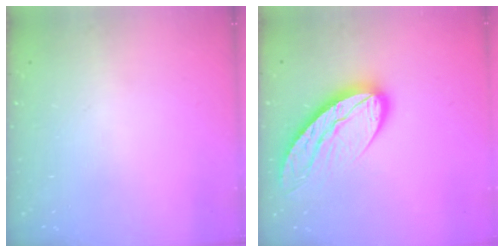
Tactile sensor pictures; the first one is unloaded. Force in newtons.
{"total": 12.2, "press": 12.1, "slide": 1.1}